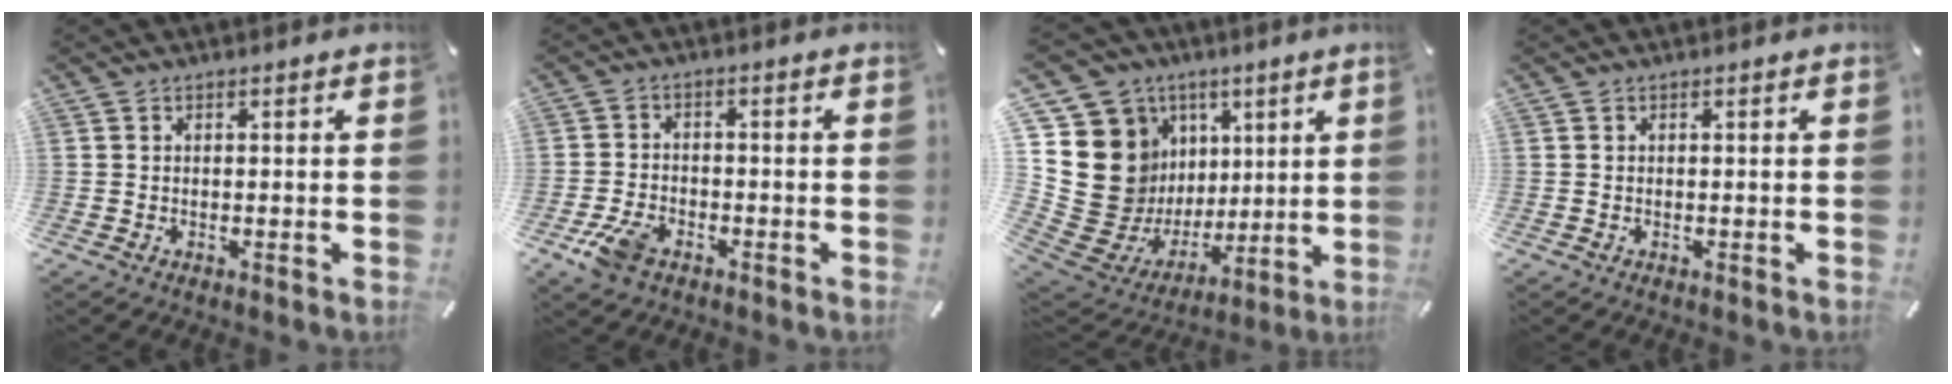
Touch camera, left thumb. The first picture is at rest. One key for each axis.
{"total": 6.0, "fx": -3.5, "fy": 3.7, "fz": 3.2, "tx": -0.074, "ty": 0.015, "tz": -0.066}
{"total": 20.4, "fx": 3.9, "fy": 18.2, "fz": 8.3, "tx": -0.144, "ty": -0.060, "tz": 0.116}
{"total": 0.0}